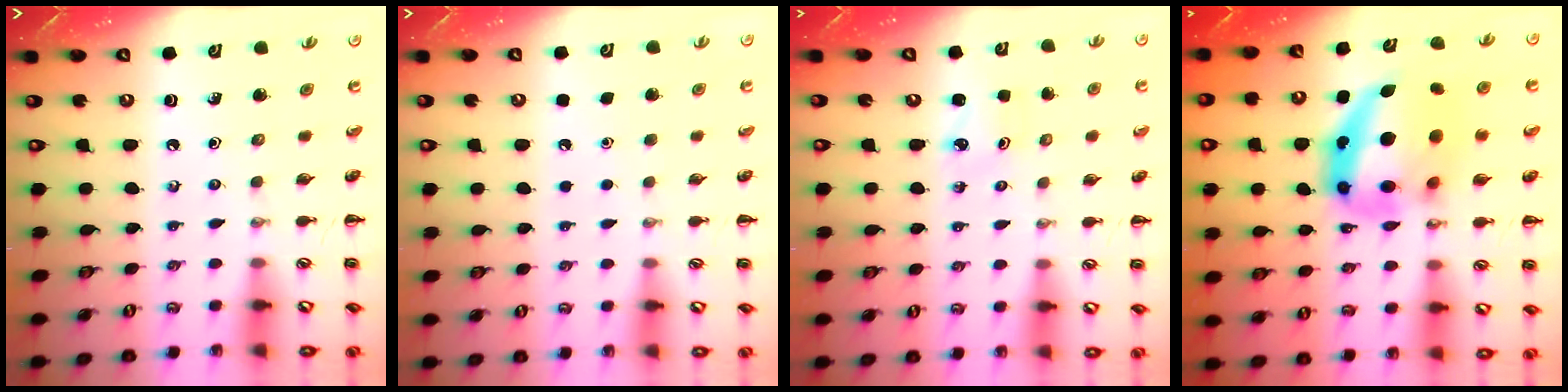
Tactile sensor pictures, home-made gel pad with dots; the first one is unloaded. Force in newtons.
{"total": 1.7, "press": 1.7, "slide": 0.1}
{"total": 1.9, "press": 1.8, "slide": 0.4}
{"total": 14.9, "press": 14.4, "slide": 3.7}